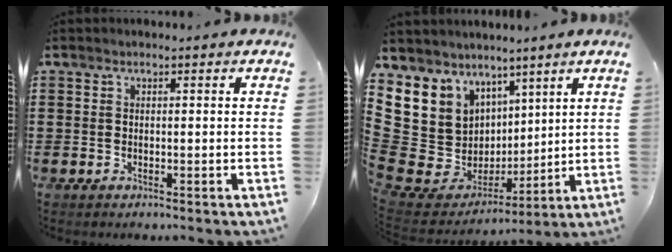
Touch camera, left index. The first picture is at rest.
{"total": 9.1, "force": [3.8, 8.2, 1.0], "torque": [-0.079, -0.045, 0.085]}